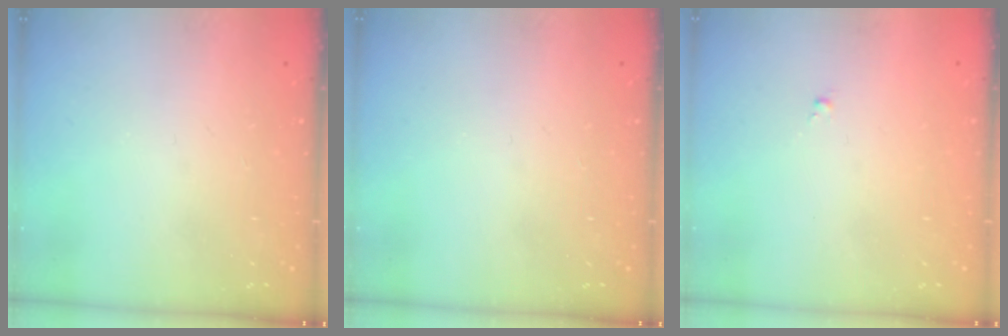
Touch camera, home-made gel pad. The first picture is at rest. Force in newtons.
{"total": 0.0}
{"total": 0.0}